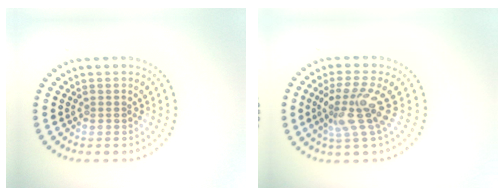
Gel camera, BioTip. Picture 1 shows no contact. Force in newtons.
{"total": 3.8, "press": 3.1, "slide": 2.3}